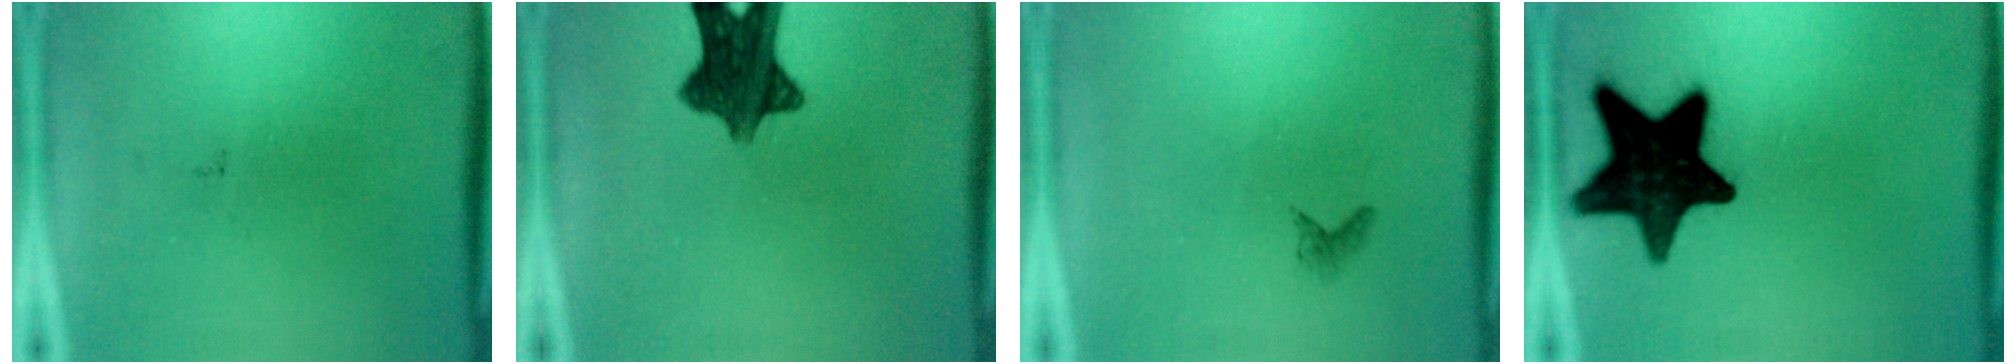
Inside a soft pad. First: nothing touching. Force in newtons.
{"total": 9.9}
{"total": 0.7}
{"total": 17.4}